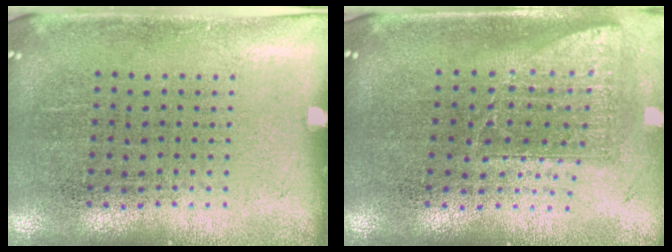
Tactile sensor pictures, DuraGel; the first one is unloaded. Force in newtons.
{"total": 1.7, "press": 1.3, "slide": 1.1}